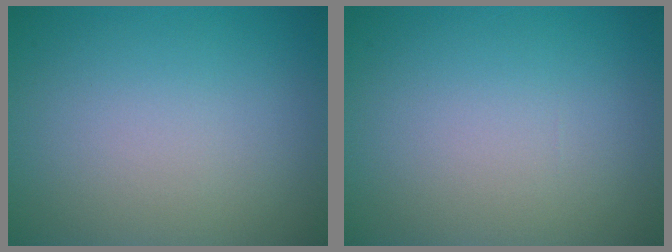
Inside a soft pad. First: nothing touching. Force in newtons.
{"total": 0.0}